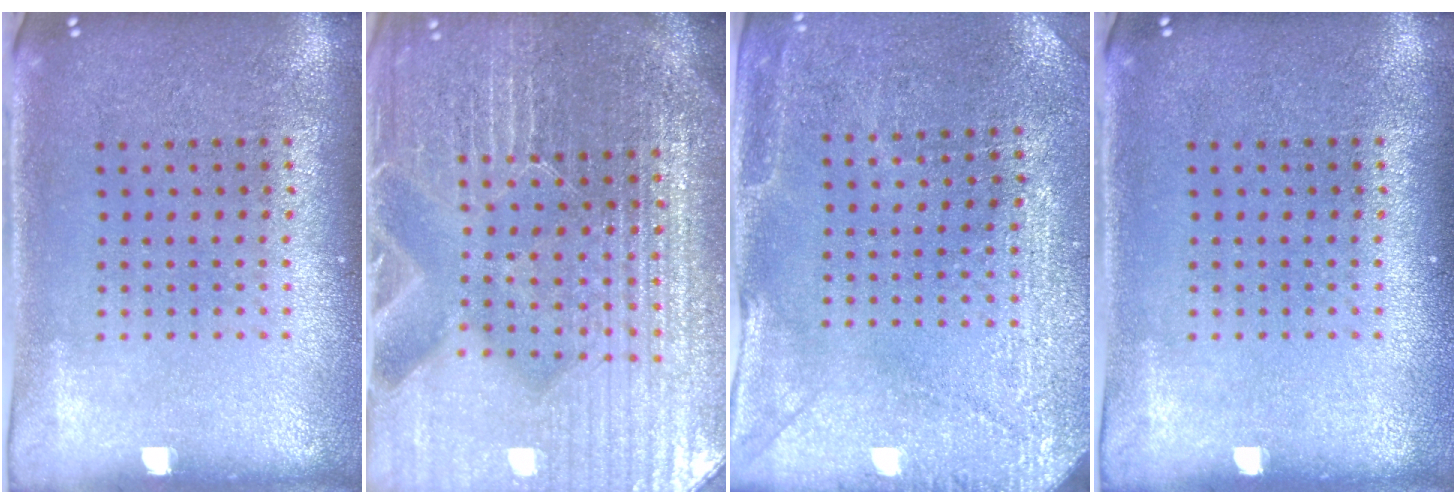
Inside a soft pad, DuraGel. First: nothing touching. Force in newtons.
{"total": 5.7, "press": 5.2, "slide": 2.3}
{"total": 2.9, "press": 2.8, "slide": 0.6}
{"total": 0.0}